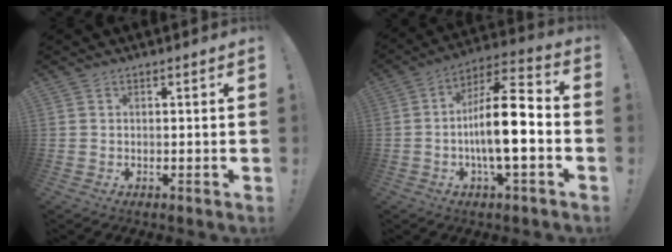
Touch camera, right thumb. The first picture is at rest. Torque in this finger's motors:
{"motor_torque": [0.37, 0.48, 1.56, -0.47, 0.40]}